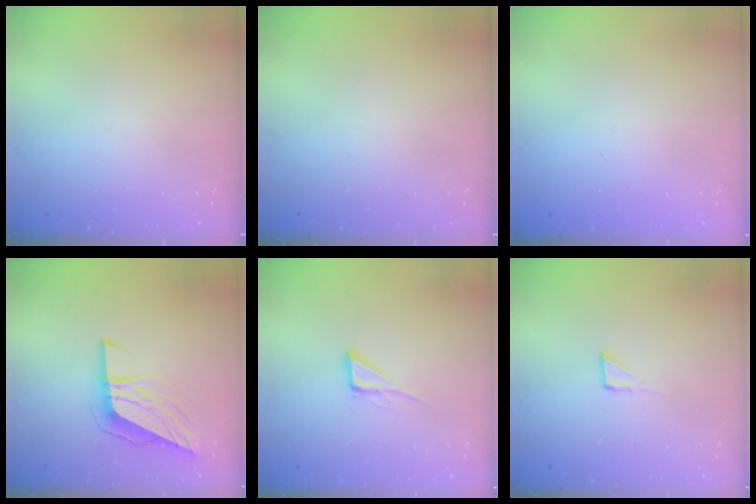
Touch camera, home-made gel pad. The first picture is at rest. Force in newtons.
{"total": 0.0}
{"total": 2.7, "press": 2.7, "slide": 0.3}
{"total": 9.3, "press": 9.2, "slide": 1.6}
{"total": 6.0, "press": 6.0, "slide": 0.4}
{"total": 2.7, "press": 2.7, "slide": 0.2}